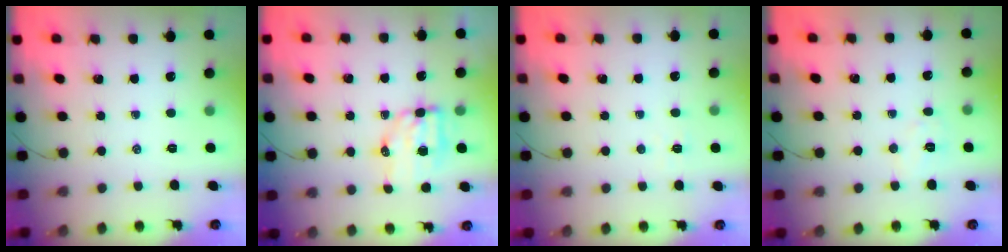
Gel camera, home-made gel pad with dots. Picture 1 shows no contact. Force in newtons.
{"total": 7.0, "press": 7.0, "slide": 0.8}
{"total": 2.6, "press": 2.6, "slide": 0.5}
{"total": 3.8, "press": 3.7, "slide": 0.8}